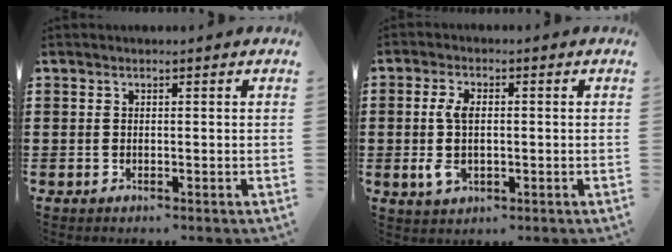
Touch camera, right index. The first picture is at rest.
{"total": 5.2, "force": [-0.4, 2.9, 4.4], "torque": [-0.103, 0.000, -0.014]}